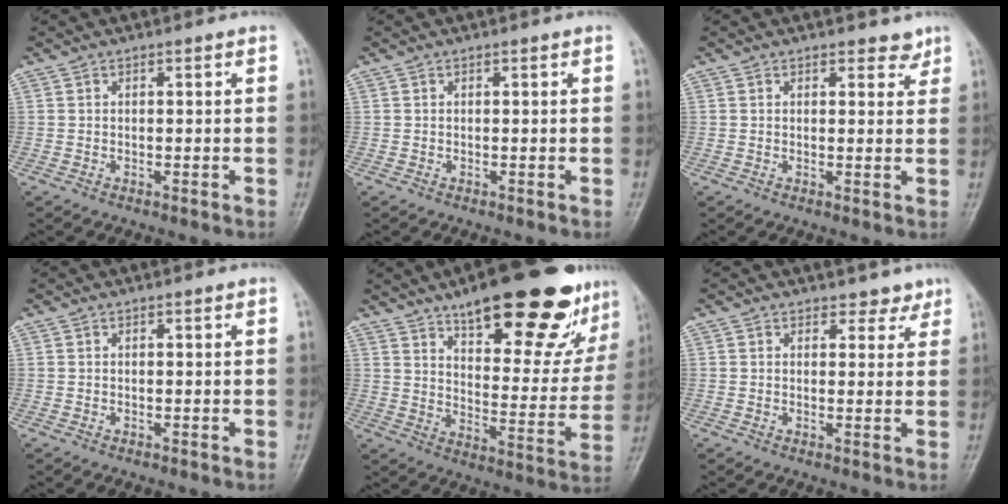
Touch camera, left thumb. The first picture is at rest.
{"total": 0.0}
{"total": 2.4, "force": [2.0, 1.3, 0.7], "torque": [0.010, -0.011, 0.022]}
{"total": 0.0}
{"total": 27.0, "force": [17.5, 8.9, 18.6], "torque": [-0.215, -0.064, 0.251]}
{"total": 2.8, "force": [2.2, 1.6, 0.1], "torque": [0.020, -0.016, 0.020]}